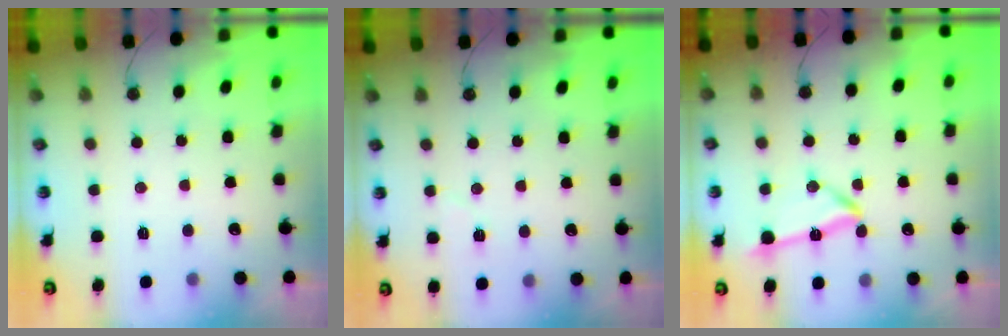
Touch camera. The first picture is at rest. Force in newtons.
{"total": 4.8, "press": 4.7, "slide": 0.9}
{"total": 11.1, "press": 11.1, "slide": 0.6}